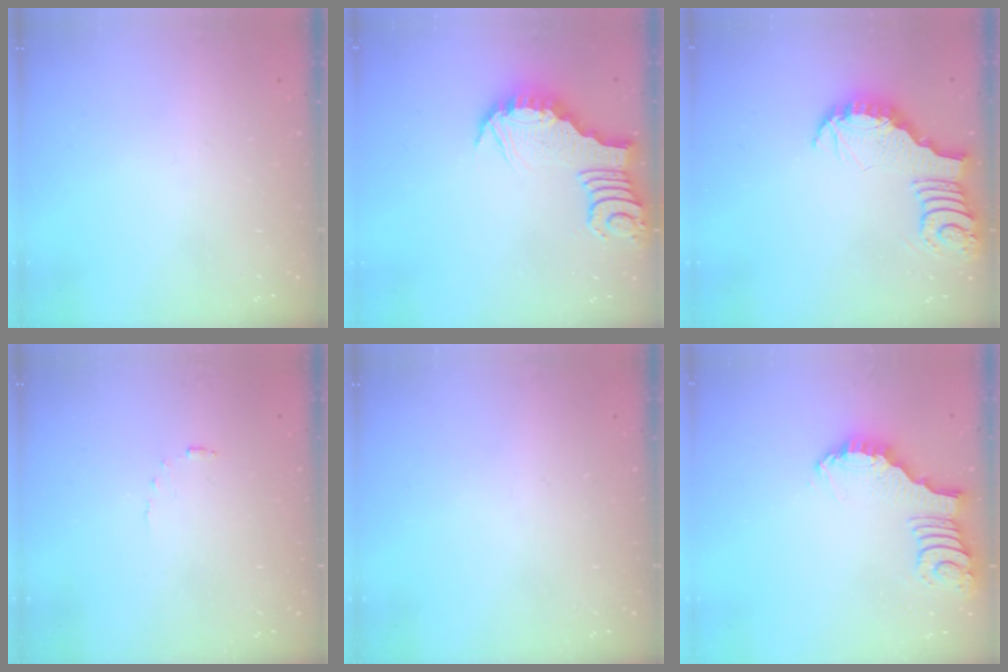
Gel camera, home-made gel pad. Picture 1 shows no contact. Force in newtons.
{"total": 3.6, "press": 3.6, "slide": 0.2}
{"total": 3.5, "press": 3.4, "slide": 0.7}
{"total": 2.5, "press": 2.5, "slide": 0.5}
{"total": 0.0}
{"total": 2.3, "press": 2.3, "slide": 0.3}